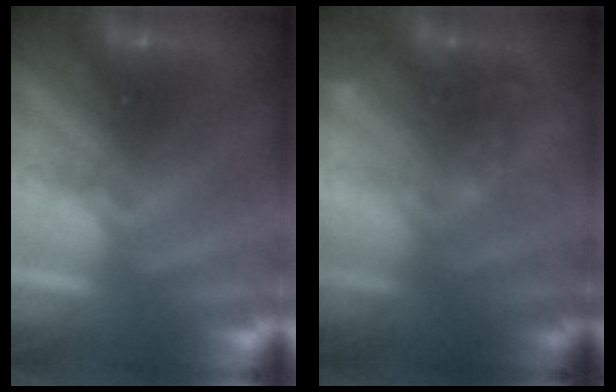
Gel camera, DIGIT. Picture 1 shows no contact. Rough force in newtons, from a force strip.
{"total": 1.9}